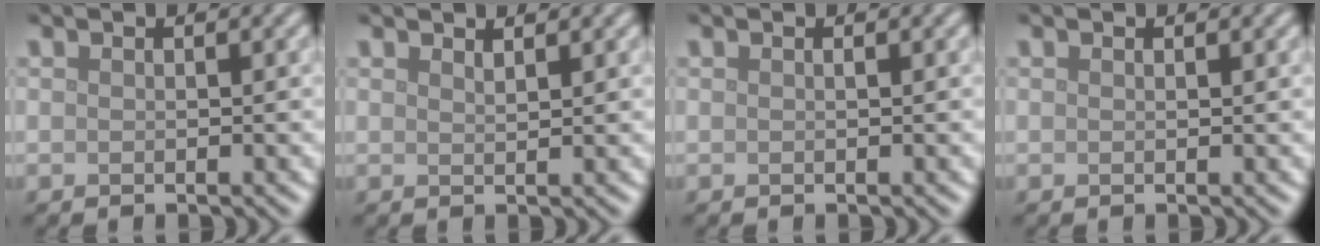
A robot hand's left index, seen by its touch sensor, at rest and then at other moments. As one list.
[{"total": 1.0, "force": [0.9, 0.1, 0.3], "torque": [-0.002, 0.002, 0.016]}, {"total": 0.0}, {"total": 0.0}]